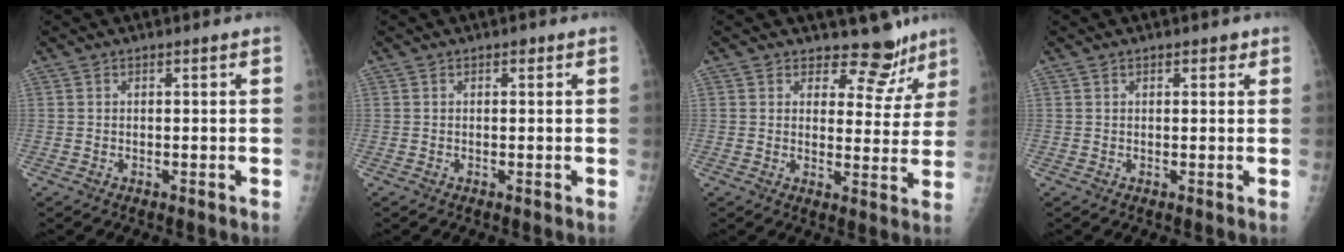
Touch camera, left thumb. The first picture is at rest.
{"total": 0.7, "force": [0.4, 0.4, 0.4], "torque": [0.000, 0.000, 0.002]}
{"total": 7.9, "force": [6.9, 3.8, 0.6], "torque": [0.028, -0.058, 0.080]}
{"total": 1.4, "force": [0.8, 0.7, 0.9], "torque": [-0.003, -0.001, 0.008]}